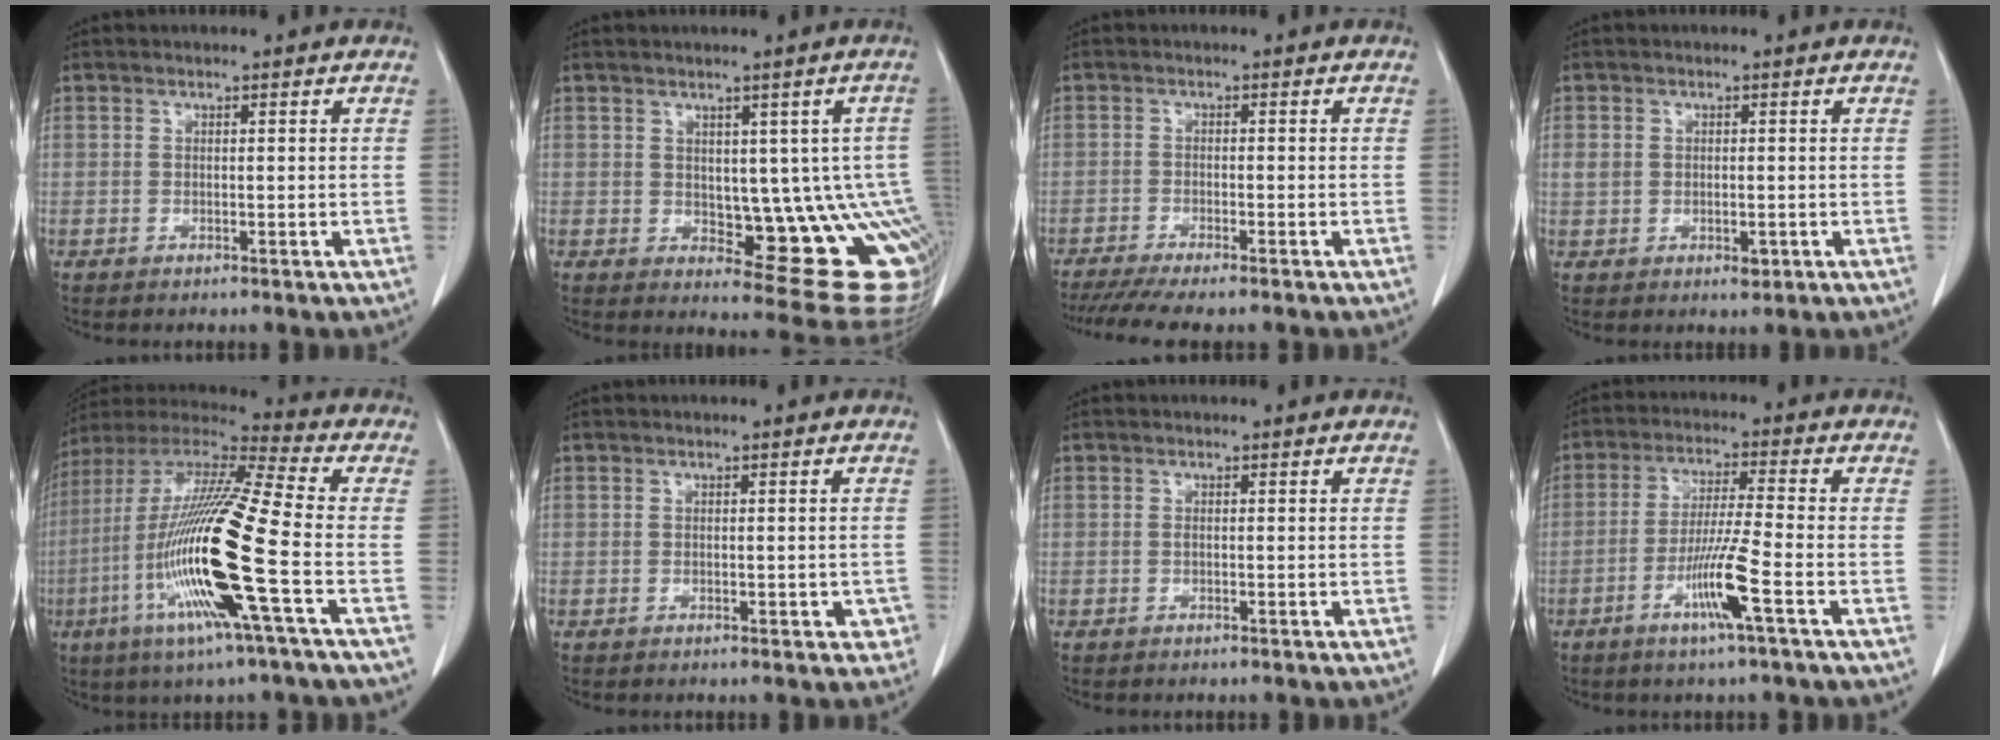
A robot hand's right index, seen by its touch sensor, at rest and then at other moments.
{"total": 13.3, "force": [-0.9, 5.5, 12.1], "torque": [-0.101, 0.005, 0.006]}
{"total": 8.3, "force": [-7.1, 0.1, 4.4], "torque": [-0.060, -0.017, -0.112]}
{"total": 3.4, "force": [-0.4, 2.5, 2.3], "torque": [-0.039, 0.005, 0.004]}
{"total": 21.0, "force": [-5.7, 0.1, 20.2], "torque": [-0.428, -0.025, -0.121]}
{"total": 2.4, "force": [-0.7, 1.5, 1.7], "torque": [-0.007, 0.010, -0.002]}
{"total": 0.0}
{"total": 8.1, "force": [-3.5, -0.9, 7.3], "torque": [-0.140, -0.014, -0.070]}